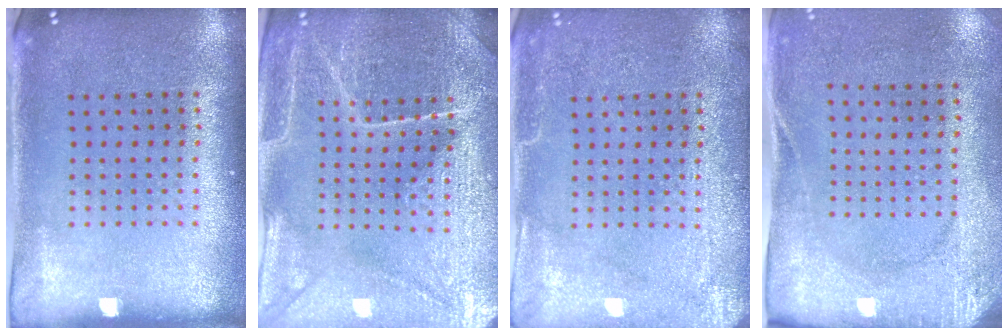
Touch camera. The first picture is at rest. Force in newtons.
{"total": 4.3, "press": 4.2, "slide": 1.1}
{"total": 3.5, "press": 3.5, "slide": 0.4}
{"total": 2.7, "press": 2.1, "slide": 1.7}